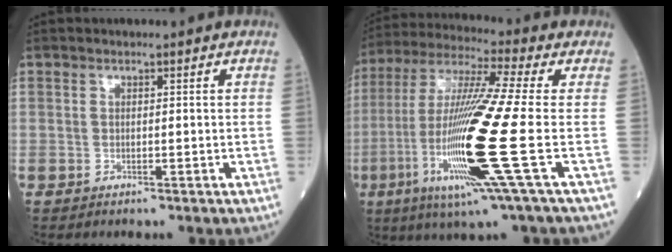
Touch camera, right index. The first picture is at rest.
{"total": 19.0, "force": [-4.9, -1.0, 18.3], "torque": [-0.389, -0.026, -0.106]}